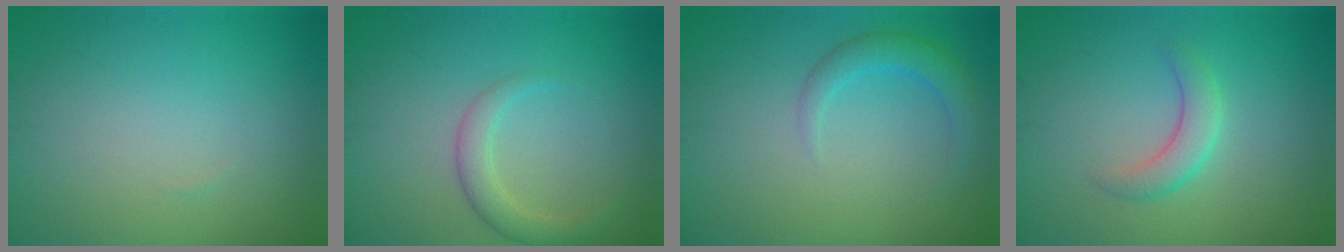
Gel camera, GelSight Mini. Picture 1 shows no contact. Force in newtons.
{"total": 2.4, "press": 2.4, "slide": 0.1}
{"total": 2.4, "press": 2.4, "slide": 0.1}
{"total": 2.4, "press": 2.4, "slide": 0.1}